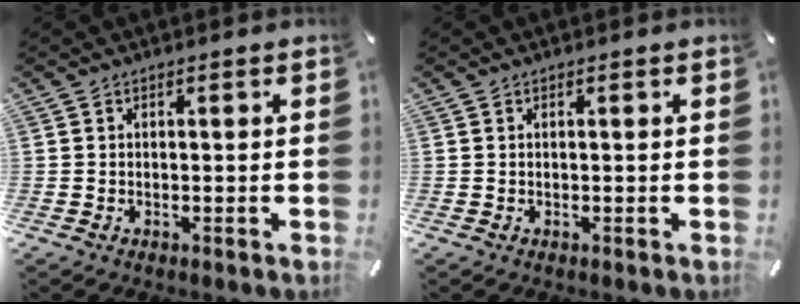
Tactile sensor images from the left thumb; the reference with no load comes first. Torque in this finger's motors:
{"motor_torque": [0.00, 0.01, 0.00, 0.00, 0.00]}